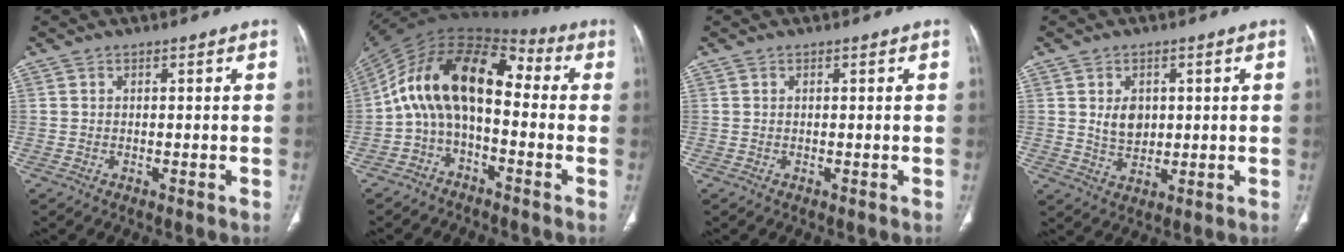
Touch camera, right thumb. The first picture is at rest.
{"total": 16.8, "force": [-0.6, 9.6, 13.8], "torque": [-0.222, 0.079, -0.026]}
{"total": 0.0}
{"total": 5.0, "force": [1.1, 3.7, 3.2], "torque": [-0.037, -0.011, 0.025]}